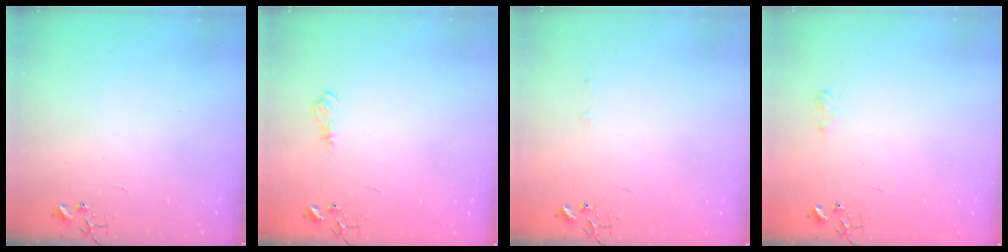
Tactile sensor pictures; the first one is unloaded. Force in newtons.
{"total": 7.9, "press": 7.8, "slide": 0.8}
{"total": 2.8, "press": 2.8, "slide": 0.4}
{"total": 6.0, "press": 5.9, "slide": 0.7}